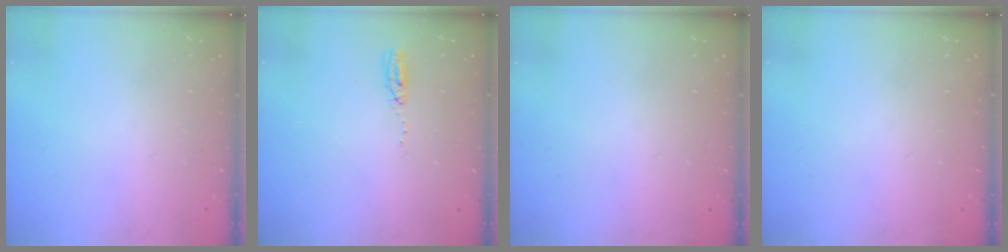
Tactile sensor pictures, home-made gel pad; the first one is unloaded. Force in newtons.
{"total": 4.0, "press": 3.9, "slide": 1.2}
{"total": 2.8, "press": 2.2, "slide": 1.7}
{"total": 2.8, "press": 2.2, "slide": 1.7}